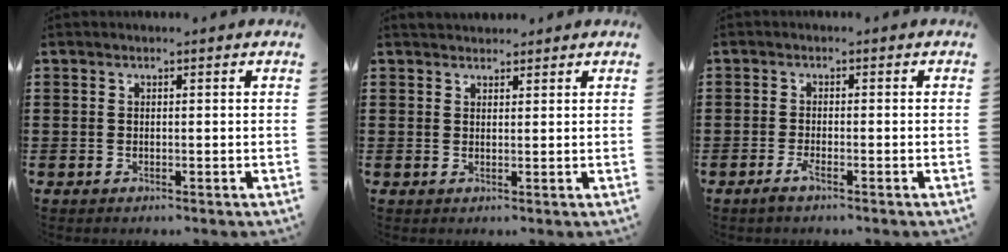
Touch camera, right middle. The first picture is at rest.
{"total": 1.7, "force": [1.6, 0.6, -0.1], "torque": [0.006, 0.002, 0.030]}
{"total": 2.0, "force": [-1.2, 0.2, 1.7], "torque": [-0.036, -0.004, -0.023]}